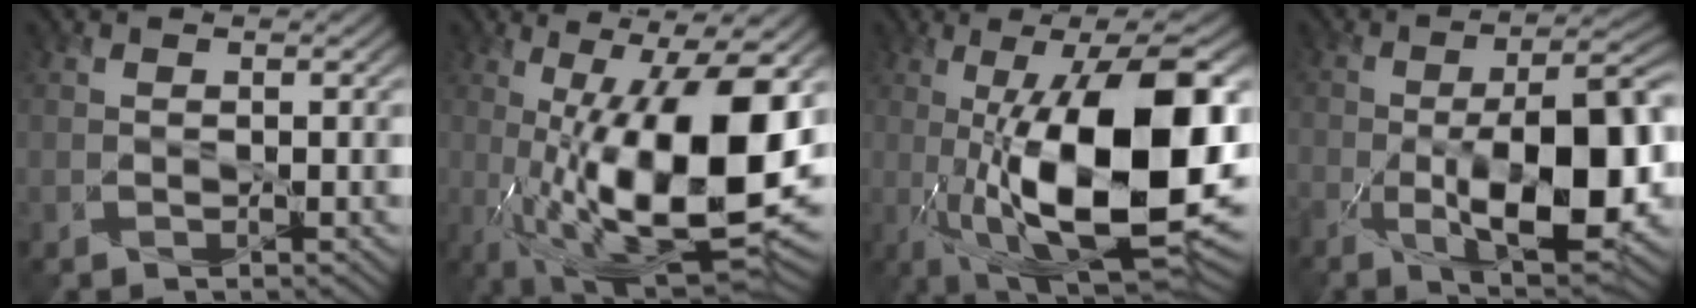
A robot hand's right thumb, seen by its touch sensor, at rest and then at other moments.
{"total": 19.3, "force": [-1.2, 6.8, 18.0], "torque": [-0.292, -0.010, -0.012]}
{"total": 19.5, "force": [-1.8, 6.9, 18.1], "torque": [-0.296, 0.005, -0.034]}
{"total": 15.3, "force": [-4.0, 5.9, 13.5], "torque": [-0.218, -0.015, -0.063]}